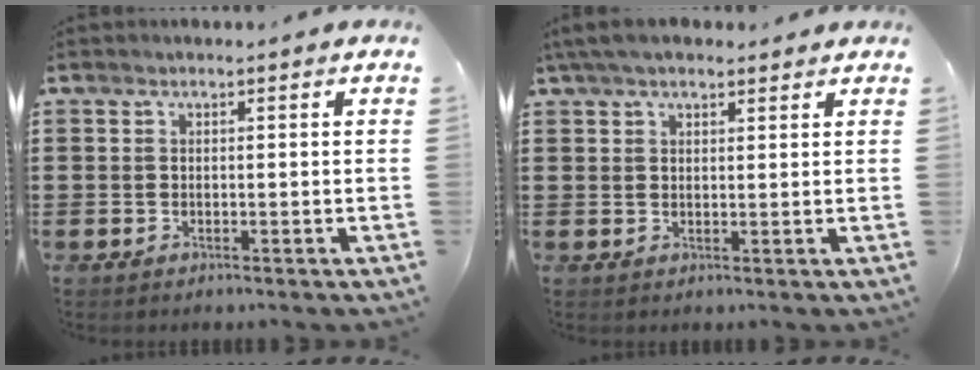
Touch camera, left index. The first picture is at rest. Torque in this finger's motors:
{"motor_torque": [1.19, -0.95, 0.69, 0.21]}